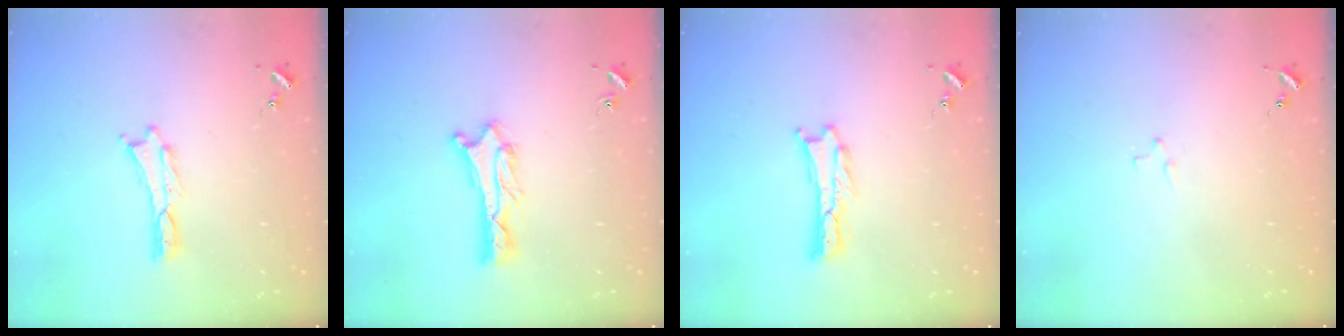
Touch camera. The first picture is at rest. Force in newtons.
{"total": 1.2, "press": 1.1, "slide": 0.1}
{"total": 0.7, "press": 0.7, "slide": 0.2}
{"total": 2.1, "press": 2.1, "slide": 0.2}